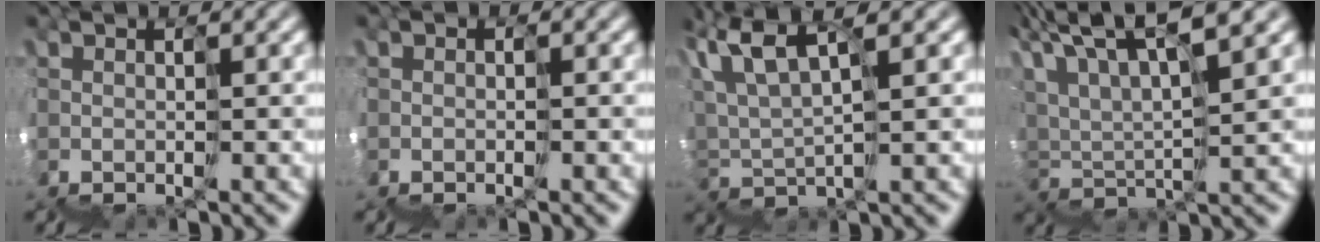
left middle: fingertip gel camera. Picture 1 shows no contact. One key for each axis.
{"total": 1.4, "fx": -1.0, "fy": 0.8, "fz": 0.5, "tx": -0.021, "ty": -0.008, "tz": -0.007}
{"total": 3.5, "fx": 3.5, "fy": -0.5, "fz": 0.0, "tx": -0.049, "ty": 0.033, "tz": 0.057}
{"total": 4.7, "fx": 4.6, "fy": -0.9, "fz": 0.0, "tx": -0.026, "ty": 0.044, "tz": 0.069}